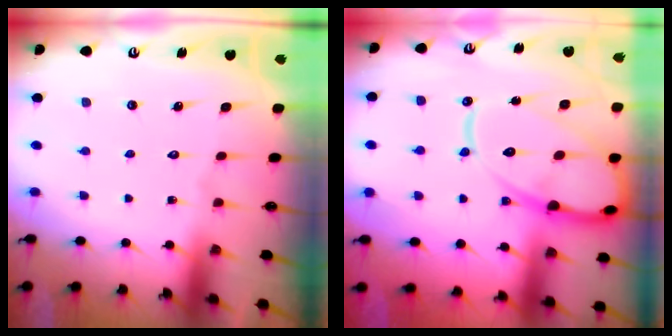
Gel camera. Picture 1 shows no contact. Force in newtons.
{"total": 16.7, "press": 16.6, "slide": 1.8}